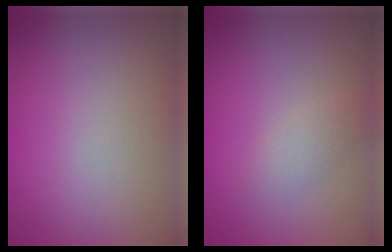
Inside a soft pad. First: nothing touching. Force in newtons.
{"total": 1.6, "press": 1.6, "slide": 0.1}